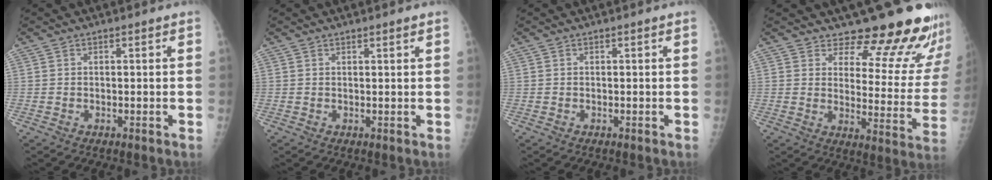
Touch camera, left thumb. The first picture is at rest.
{"total": 0.8, "force": [0.6, 0.0, 0.5], "torque": [-0.007, -0.005, 0.011]}
{"total": 0.0}
{"total": 17.4, "force": [15.5, 5.1, 6.2], "torque": [-0.030, -0.141, 0.181]}